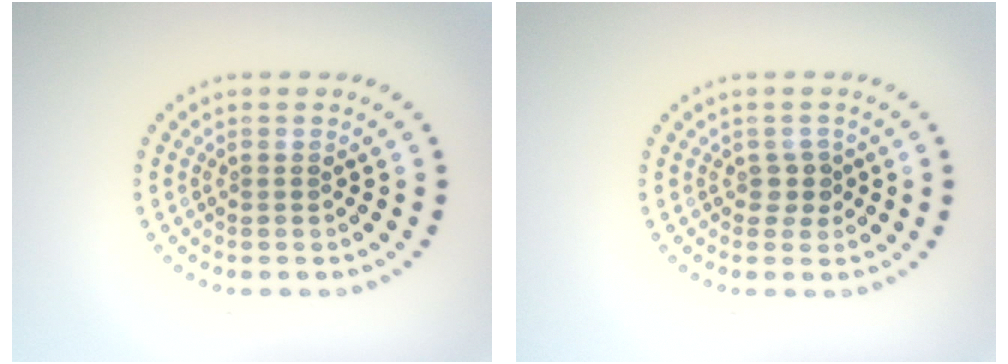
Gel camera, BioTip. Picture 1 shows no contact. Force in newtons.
{"total": 1.6, "press": 1.2, "slide": 1.0}